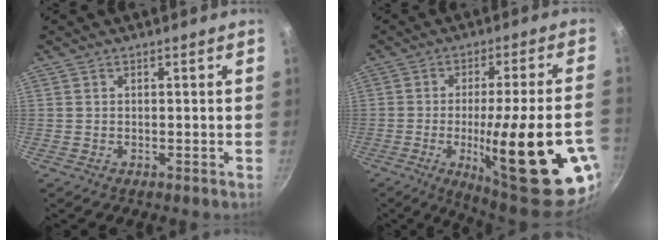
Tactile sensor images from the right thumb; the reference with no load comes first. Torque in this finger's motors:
{"motor_torque": [2.67, 2.34, 2.45, -0.32, 0.61]}